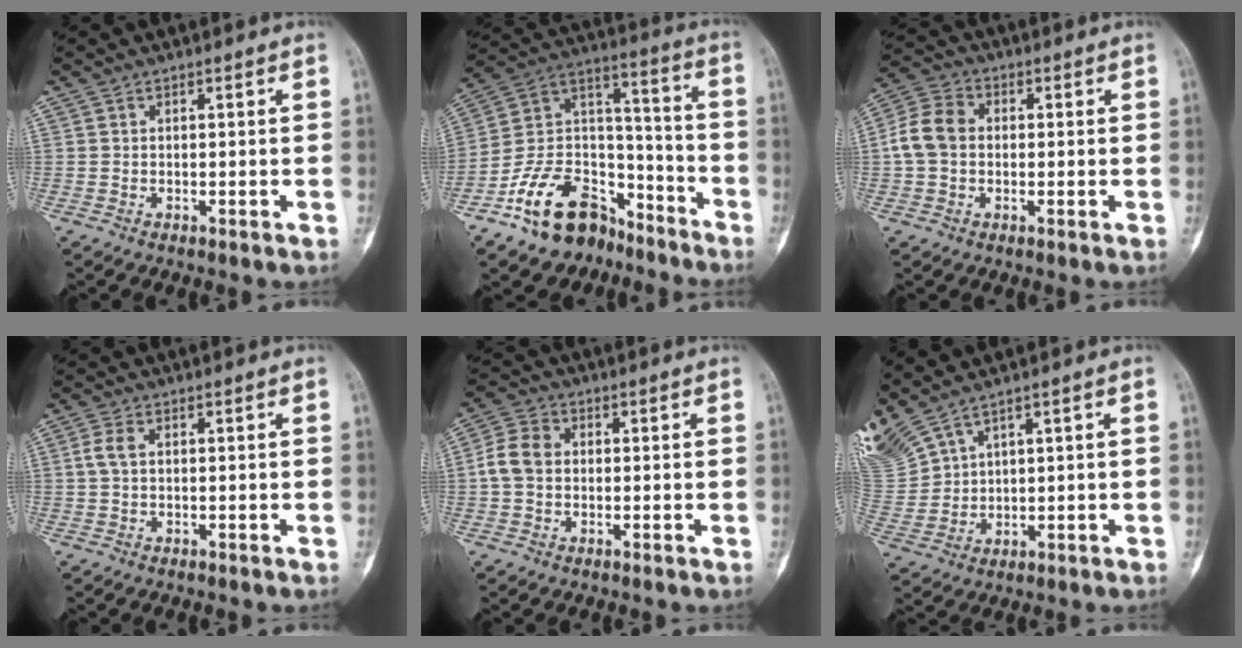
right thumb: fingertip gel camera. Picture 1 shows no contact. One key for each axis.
{"total": 19.4, "fx": -13.1, "fy": 11.4, "fz": 8.8, "tx": -0.120, "ty": 0.110, "tz": -0.226}
{"total": 7.7, "fx": 0.0, "fy": 6.1, "fz": 4.8, "tx": -0.094, "ty": 0.024, "tz": -0.010}
{"total": 2.8, "fx": 0.4, "fy": 1.6, "fz": 2.3, "tx": -0.059, "ty": 0.006, "tz": 0.004}
{"total": 6.1, "fx": 0.0, "fy": 4.8, "fz": 3.8, "tx": -0.075, "ty": 0.018, "tz": -0.007}
{"total": 10.3, "fx": 8.0, "fy": 3.5, "fz": 5.5, "tx": -0.143, "ty": -0.020, "tz": 0.184}